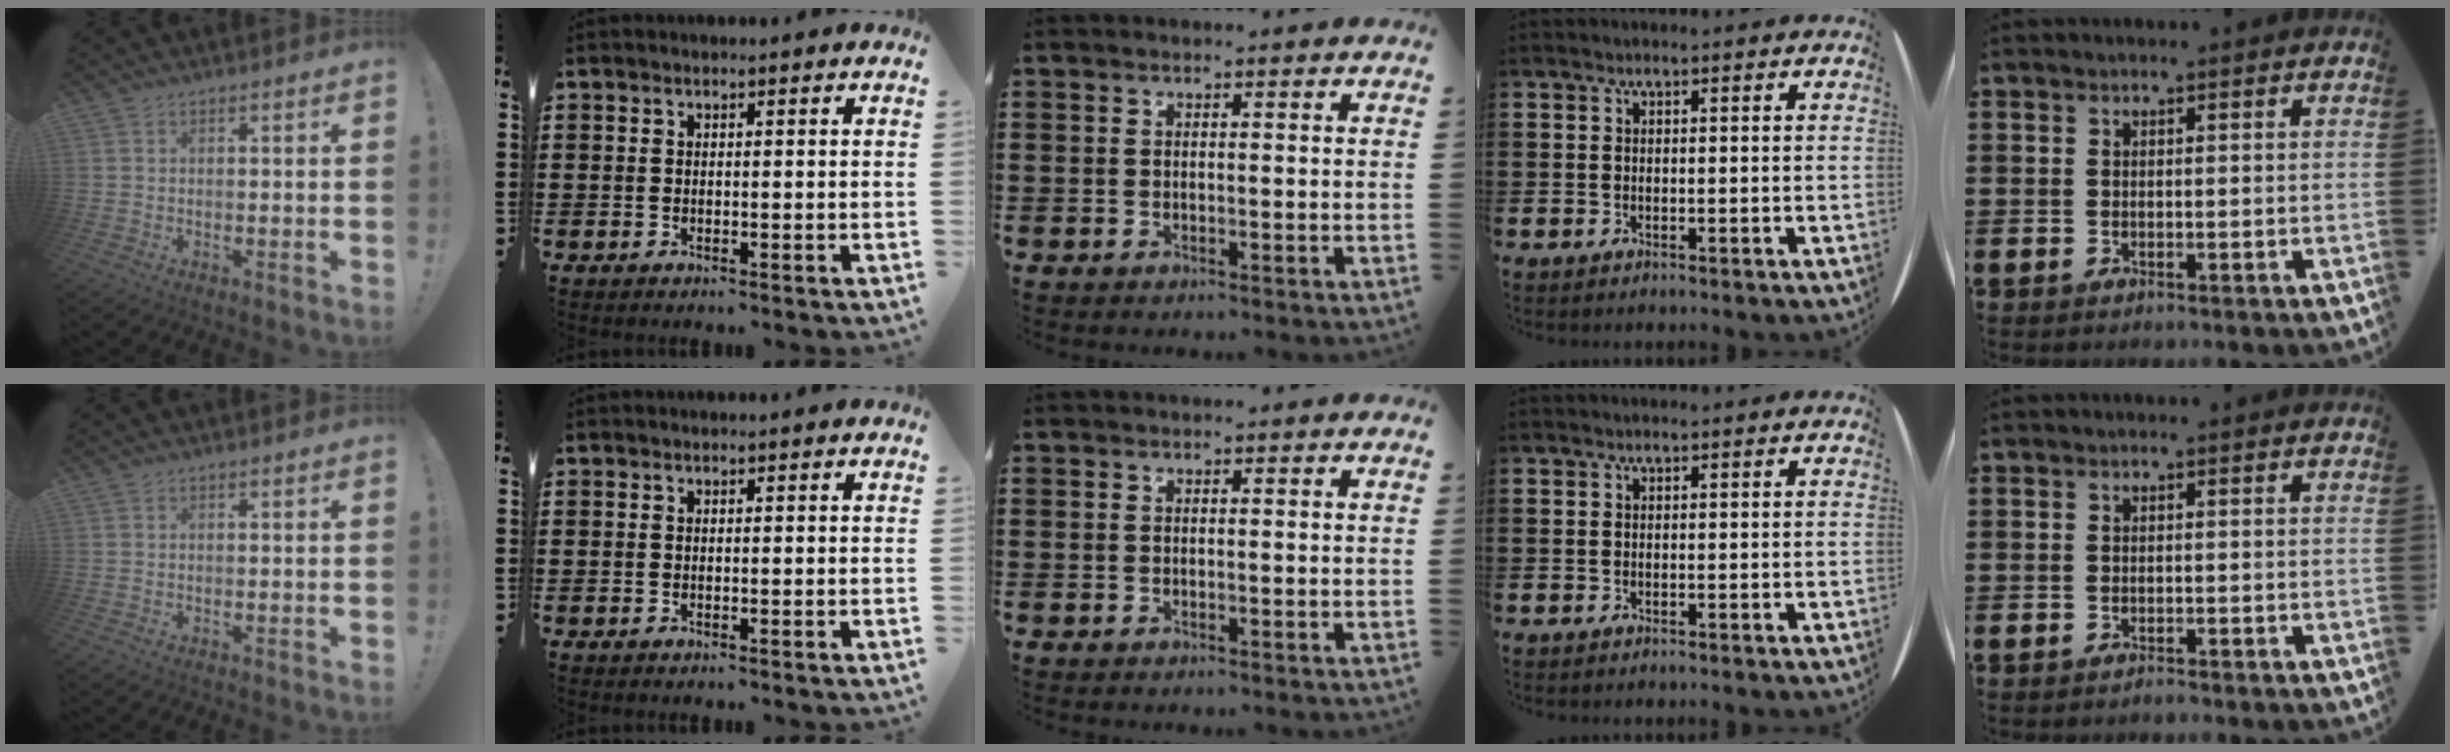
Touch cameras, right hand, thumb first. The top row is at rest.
{"little": {"total": 0.7, "force": [-0.7, 0.0, 0.1], "torque": [0.004, -0.007, -0.015]}}